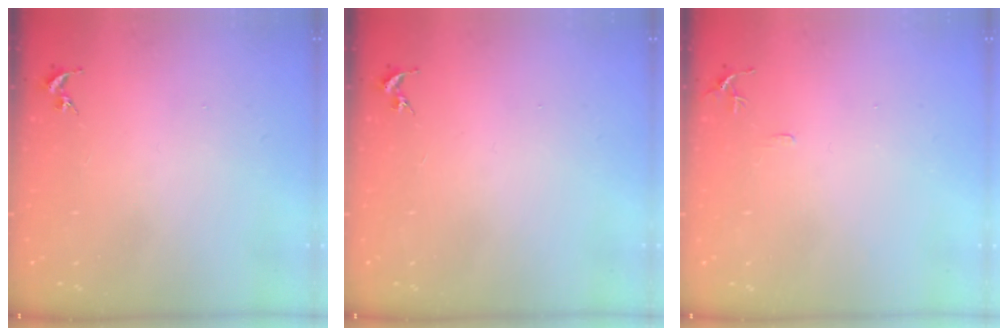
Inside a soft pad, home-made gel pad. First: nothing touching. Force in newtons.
{"total": 0.0}
{"total": 5.3, "press": 5.2, "slide": 0.6}